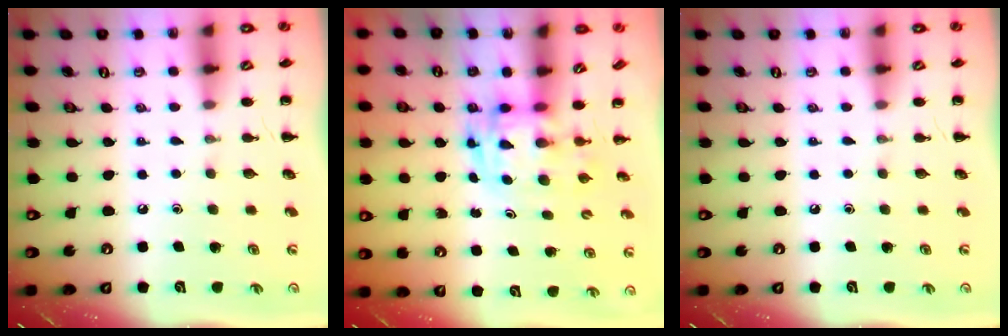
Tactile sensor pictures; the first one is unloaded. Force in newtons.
{"total": 2.9, "press": 2.9, "slide": 0.6}
{"total": 0.0}